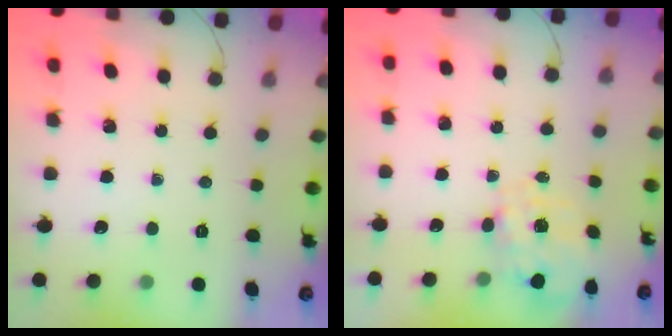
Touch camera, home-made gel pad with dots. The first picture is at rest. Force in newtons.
{"total": 7.0, "press": 6.9, "slide": 0.9}